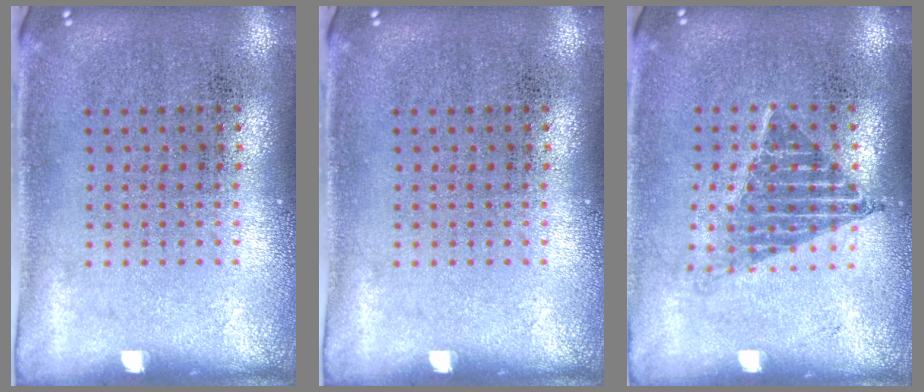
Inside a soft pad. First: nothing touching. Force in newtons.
{"total": 0.0}
{"total": 1.3, "press": 1.1, "slide": 0.7}